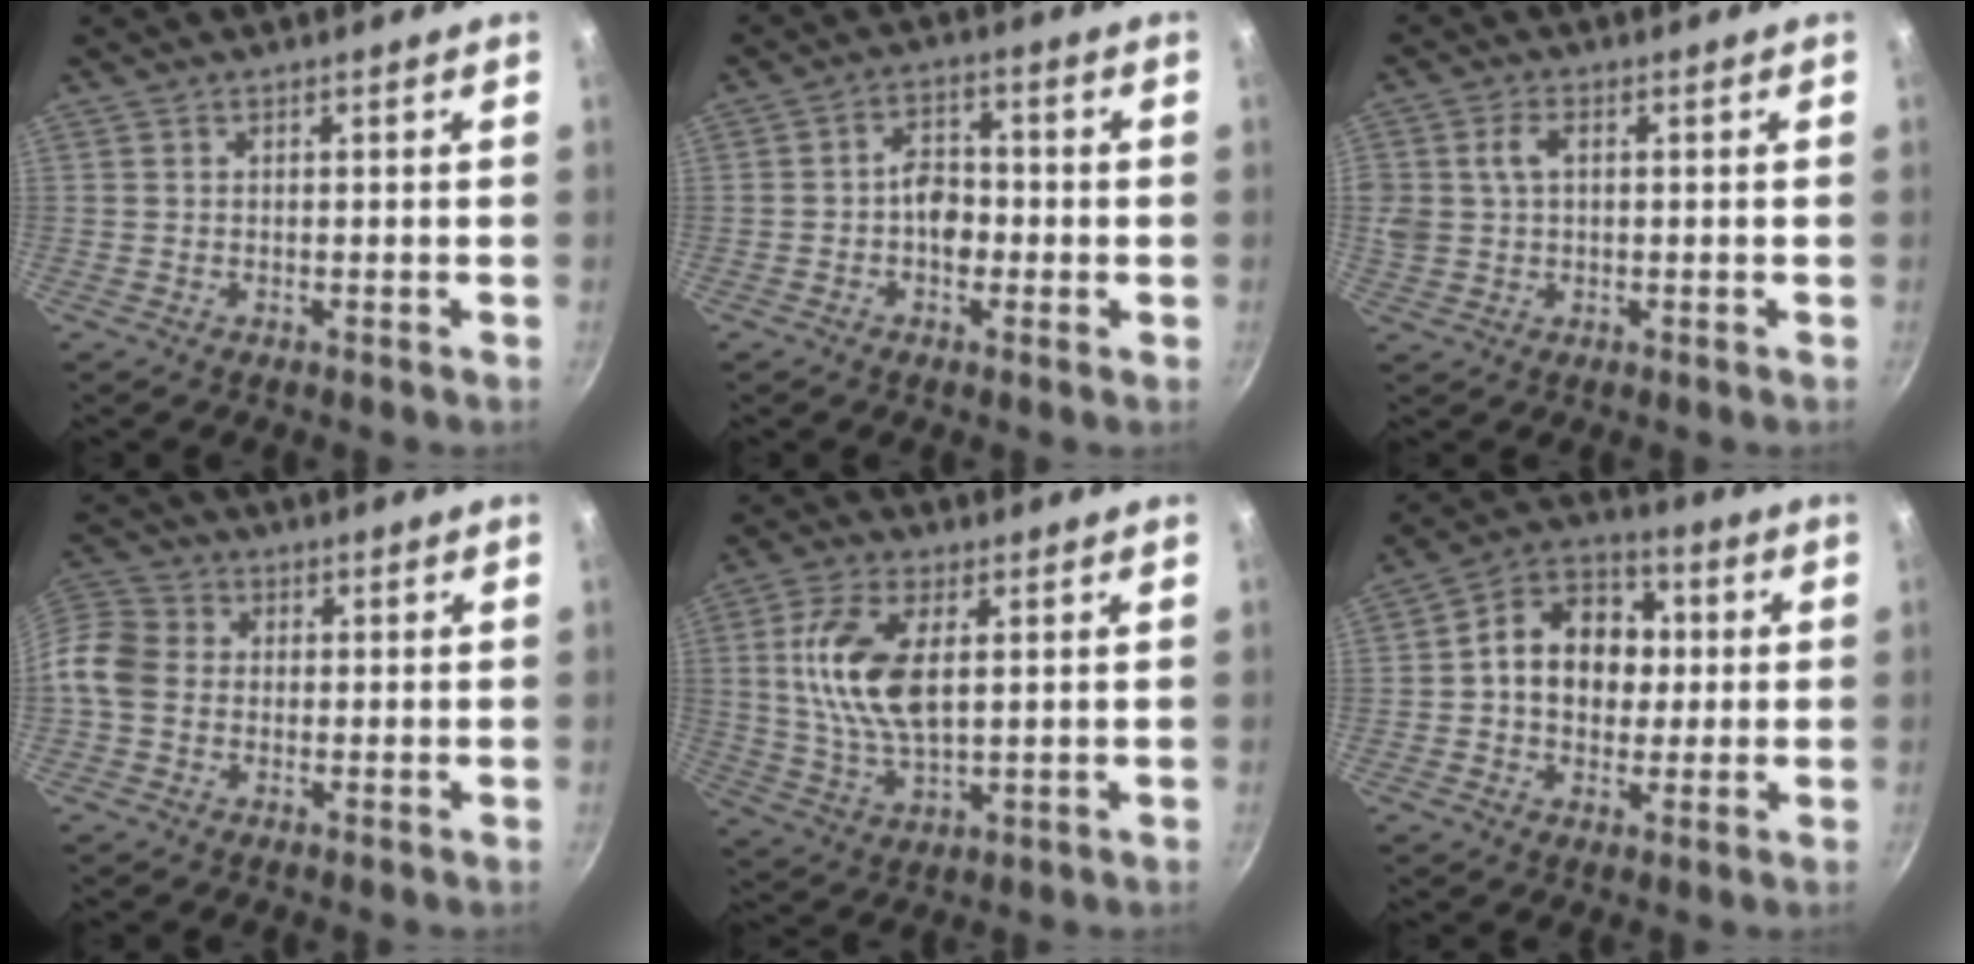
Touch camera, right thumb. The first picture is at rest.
{"total": 5.5, "force": [-1.1, 3.9, 3.8], "torque": [-0.033, 0.019, -0.025]}
{"total": 6.0, "force": [1.1, 4.2, 4.1], "torque": [-0.076, 0.009, 0.021]}
{"total": 9.4, "force": [-1.1, 7.8, 5.1], "torque": [-0.085, 0.021, -0.044]}
{"total": 12.9, "force": [2.4, 6.4, 10.9], "torque": [-0.210, -0.003, 0.048]}
{"total": 13.1, "force": [0.7, 10.4, 8.0], "torque": [-0.088, 0.021, -0.006]}